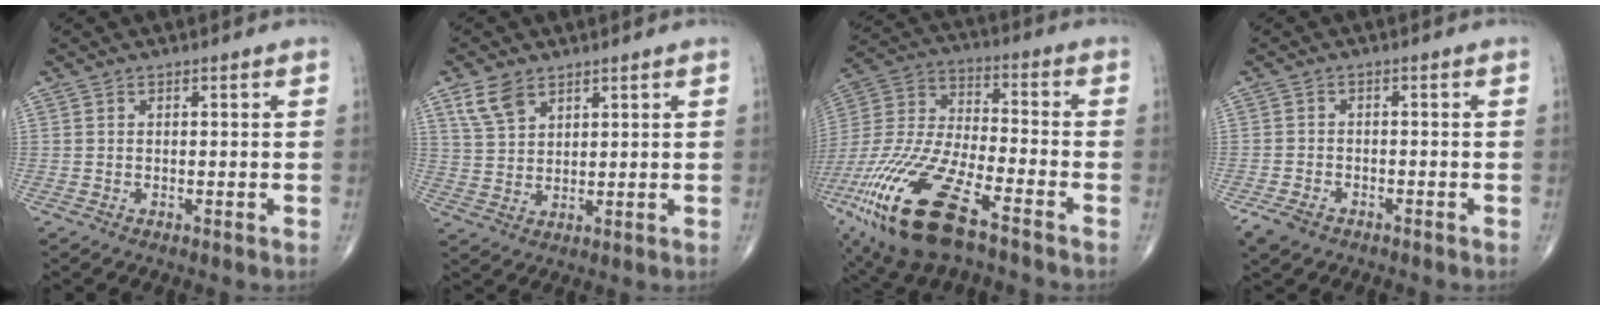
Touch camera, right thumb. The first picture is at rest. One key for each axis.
{"total": 5.8, "fx": 3.7, "fy": 3.4, "fz": 3.0, "tx": -0.050, "ty": -0.014, "tz": 0.079}
{"total": 23.7, "fx": -13.1, "fy": 8.0, "fz": 18.1, "tx": -0.435, "ty": 0.010, "tz": -0.246}
{"total": 4.2, "fx": -2.8, "fy": 2.5, "fz": 1.9, "tx": -0.044, "ty": 0.004, "tz": -0.048}